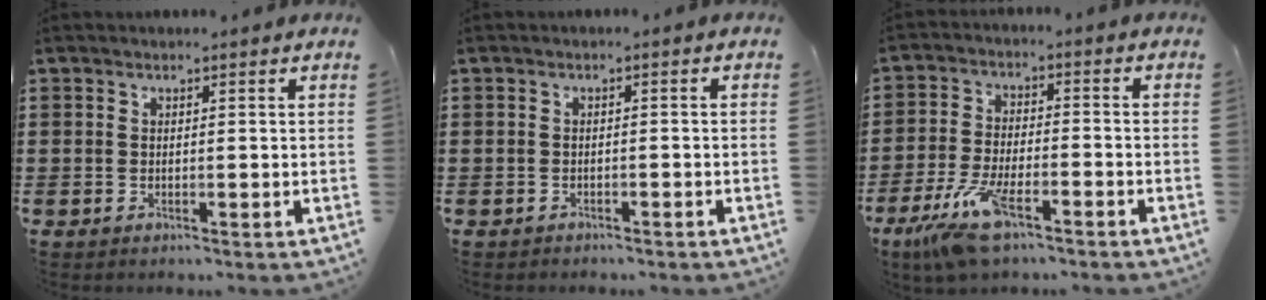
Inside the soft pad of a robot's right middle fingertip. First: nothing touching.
{"total": 0.8, "force": [-0.8, 0.3, -0.1], "torque": [-0.001, 0.003, -0.018]}
{"total": 9.2, "force": [-6.0, 2.7, 6.4], "torque": [-0.150, -0.013, -0.115]}